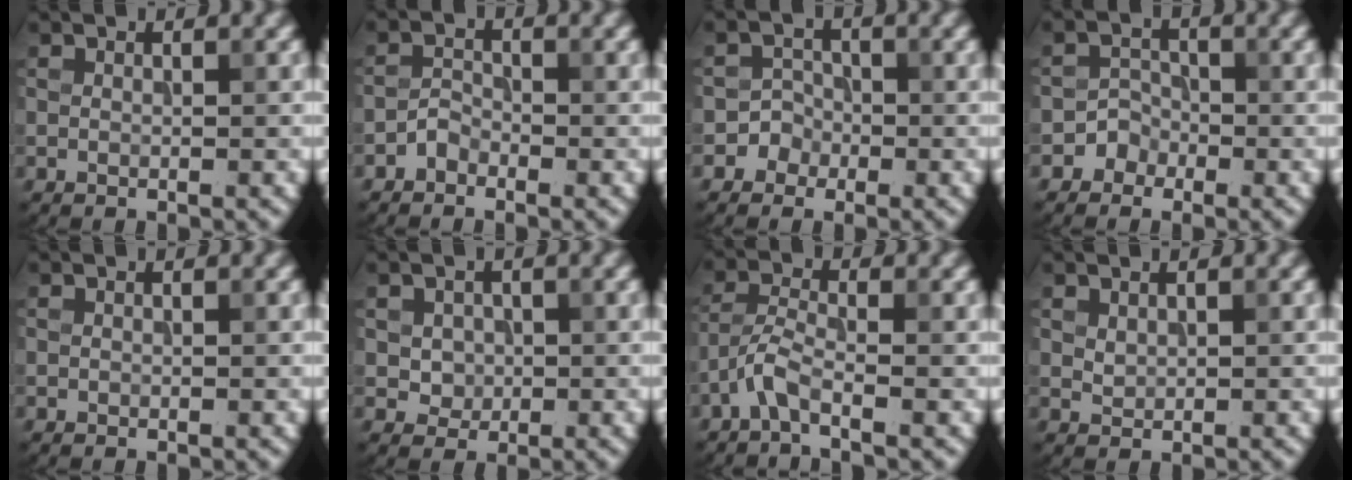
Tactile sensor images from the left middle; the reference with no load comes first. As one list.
[{"total": 1.4, "force": [-1.1, 0.7, 0.4], "torque": [-0.004, 0.008, -0.024]}, {"total": 2.2, "force": [-1.2, 1.9, -0.1], "torque": [0.030, 0.013, -0.027]}, {"total": 1.8, "force": [-1.2, 1.4, 0.0], "torque": [0.013, 0.013, -0.024]}, {"total": 0.0}, {"total": 2.0, "force": [0.1, 1.8, 0.8], "torque": [-0.014, -0.004, 0.008]}, {"total": 2.5, "force": [-1.7, 0.5, 1.8], "torque": [-0.044, 0.005, -0.044]}, {"total": 0.8, "force": [0.5, 0.5, 0.3], "torque": [-0.010, -0.001, 0.015]}]